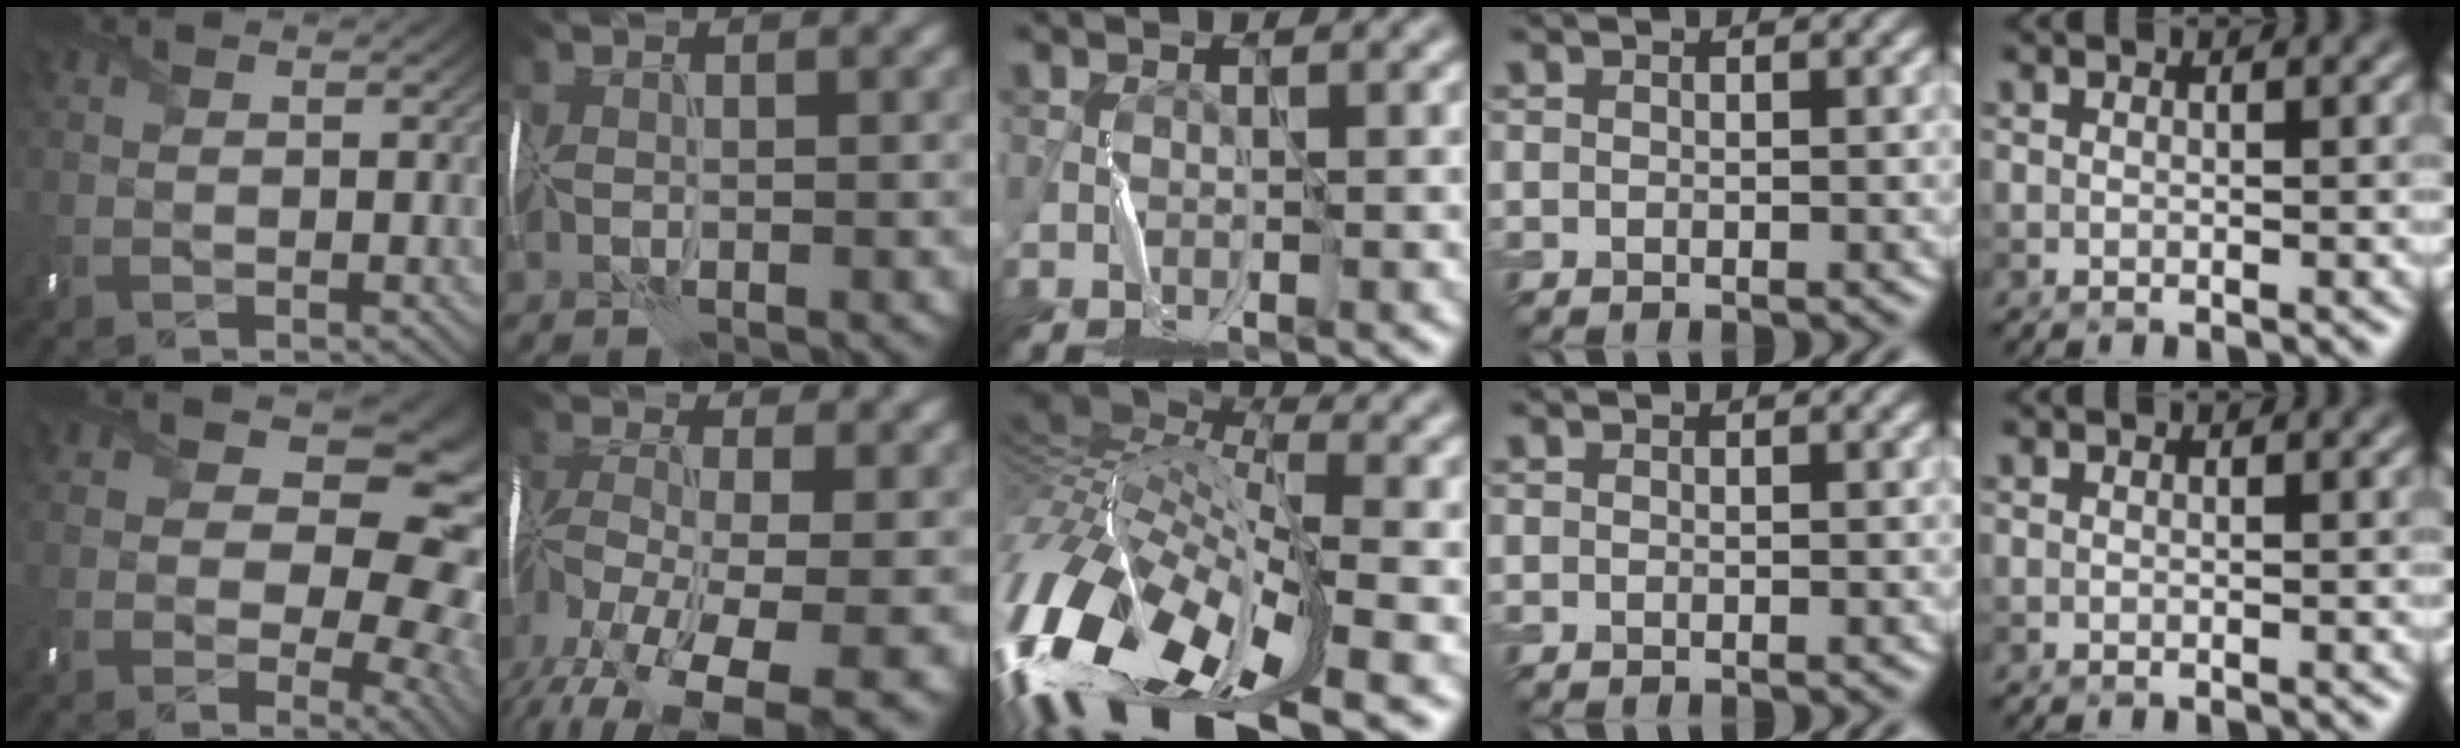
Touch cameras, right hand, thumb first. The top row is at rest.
{"thumb": {"total": 16.7, "force": [2.1, 11.2, 12.2], "torque": [-0.140, -0.008, 0.053]}, "index": {"total": 14.2, "force": [-8.6, 5.7, 9.8], "torque": [-0.196, -0.026, -0.113]}, "middle": {"total": 15.8, "force": [-7.6, 7.2, 11.8], "torque": [-0.268, 0.011, -0.140]}}